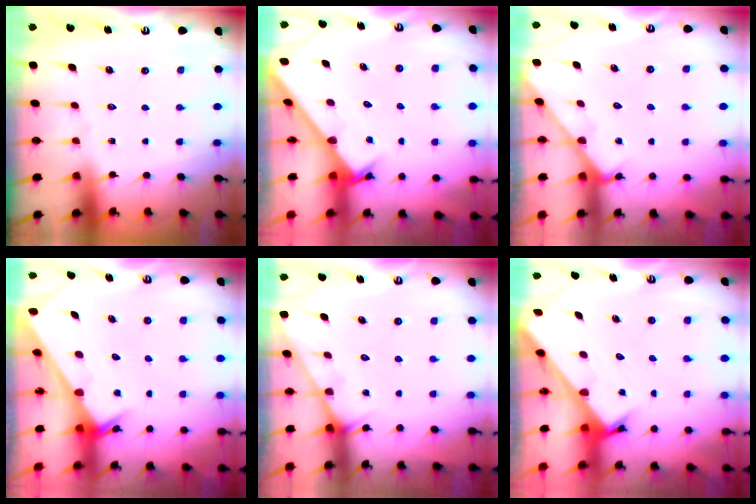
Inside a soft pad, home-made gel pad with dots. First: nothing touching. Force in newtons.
{"total": 2.4, "press": 2.4, "slide": 0.2}
{"total": 3.2, "press": 3.1, "slide": 0.2}
{"total": 2.1, "press": 2.1, "slide": 0.2}
{"total": 3.3, "press": 3.3, "slide": 0.3}
{"total": 2.2, "press": 2.2, "slide": 0.1}